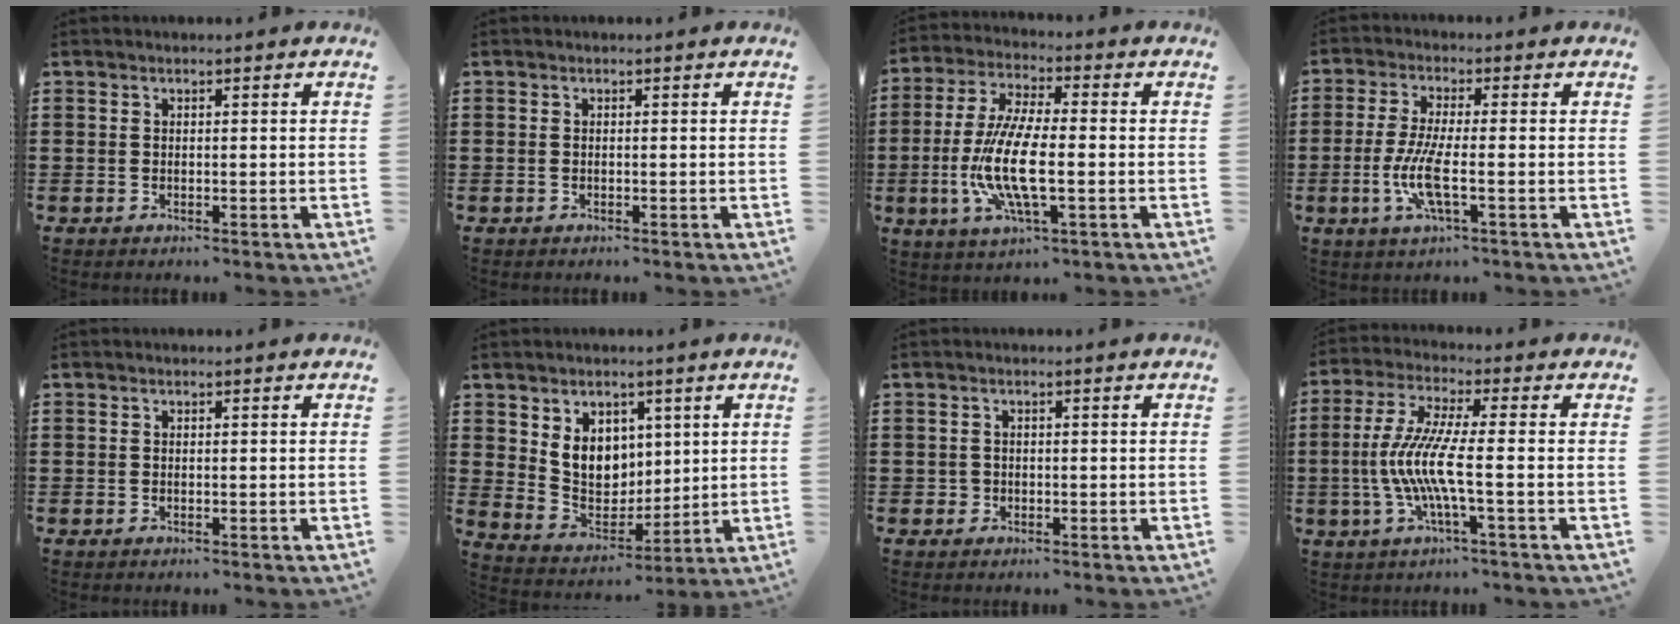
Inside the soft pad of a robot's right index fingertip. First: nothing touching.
{"total": 0.0}
{"total": 10.9, "force": [-2.5, 3.1, 10.1], "torque": [-0.231, -0.019, -0.053]}
{"total": 7.2, "force": [-1.8, 1.5, 6.8], "torque": [-0.148, -0.015, -0.039]}
{"total": 0.0}
{"total": 7.5, "force": [2.9, 6.2, 3.2], "torque": [-0.073, 0.000, 0.055]}
{"total": 0.9, "force": [-0.2, 0.8, 0.2], "torque": [-0.007, 0.003, -0.006]}
{"total": 8.6, "force": [-1.9, 0.4, 8.4], "torque": [-0.195, -0.022, -0.049]}